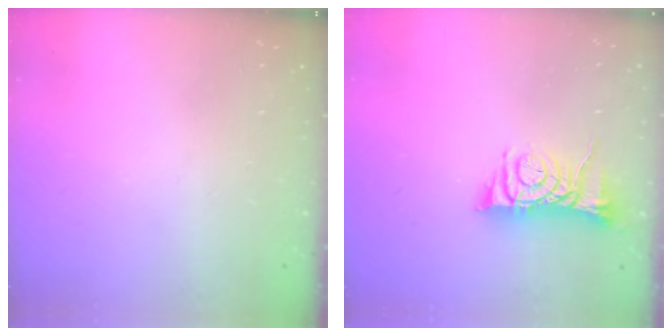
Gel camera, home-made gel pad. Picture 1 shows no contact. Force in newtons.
{"total": 8.0, "press": 8.0, "slide": 0.1}